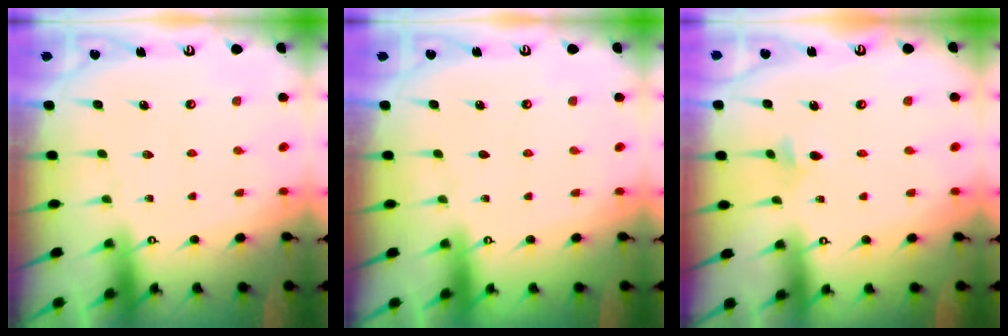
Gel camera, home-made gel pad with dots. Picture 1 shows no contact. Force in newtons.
{"total": 0.0}
{"total": 2.6, "press": 2.6, "slide": 0.5}